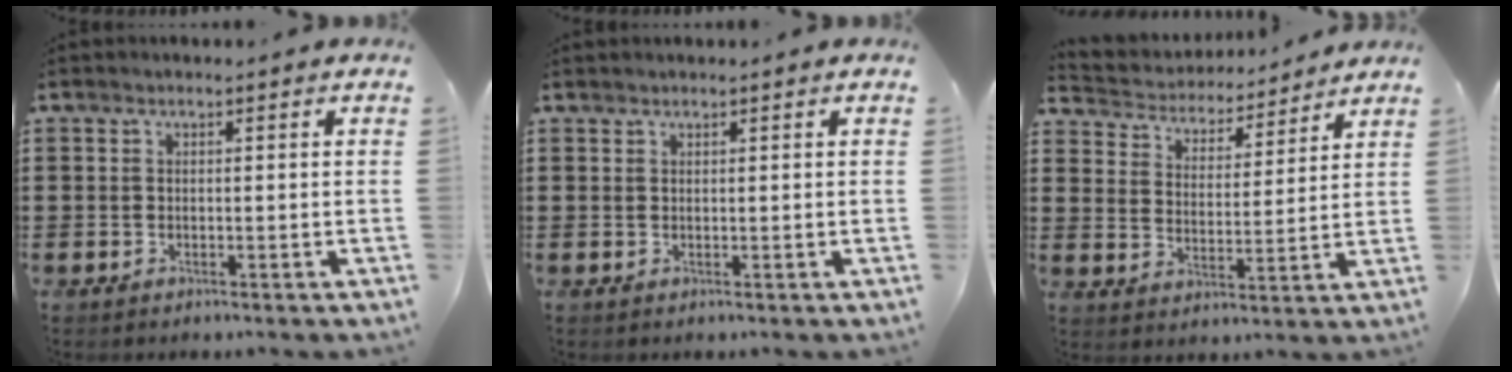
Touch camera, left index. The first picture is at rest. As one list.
[{"total": 0.5, "force": [0.5, 0.1, 0.1], "torque": [-0.004, 0.000, 0.010]}, {"total": 4.0, "force": [4.0, 0.5, -0.1], "torque": [-0.023, -0.031, 0.064]}]